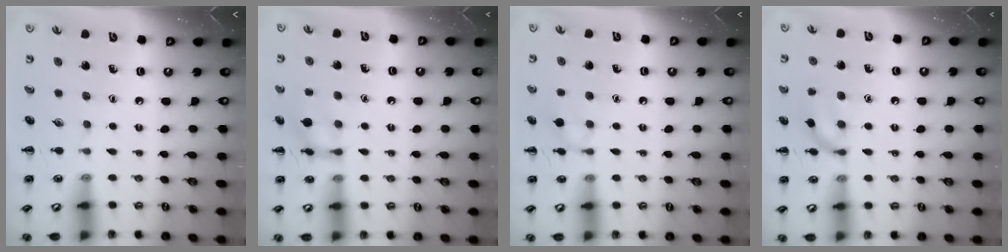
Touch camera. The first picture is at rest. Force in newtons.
{"total": 9.9, "press": 9.9, "slide": 0.4}
{"total": 6.9, "press": 6.6, "slide": 2.0}
{"total": 10.0, "press": 10.0, "slide": 0.5}